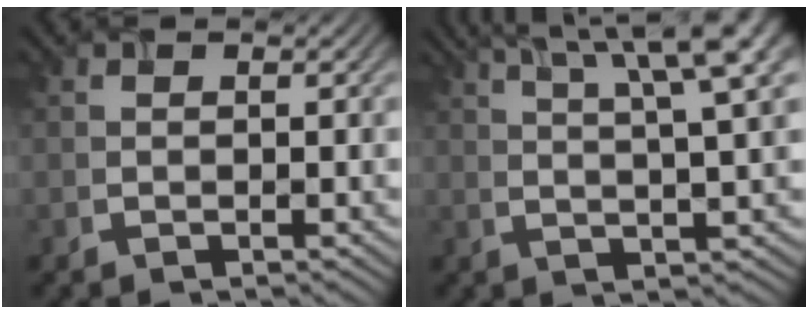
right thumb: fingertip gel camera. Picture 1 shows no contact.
{"total": 12.0, "force": [6.3, 2.6, 9.9], "torque": [-0.150, 0.015, 0.090]}